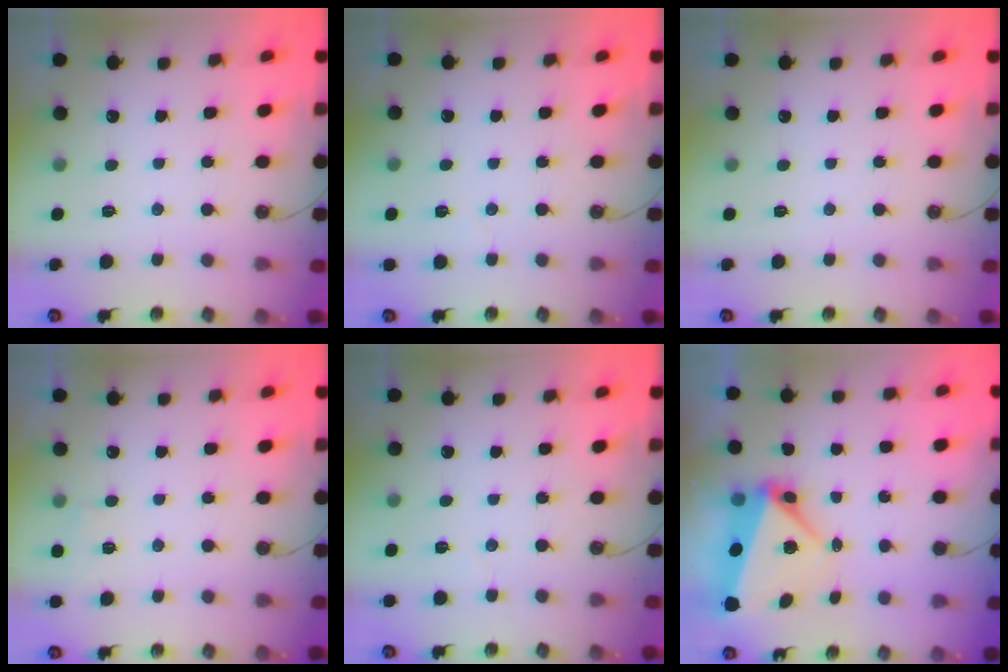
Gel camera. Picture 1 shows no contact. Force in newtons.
{"total": 9.9, "press": 1.4, "slide": 9.8}
{"total": 0.0}
{"total": 2.6, "press": 2.4, "slide": 0.9}
{"total": 9.9, "press": 1.4, "slide": 9.8}
{"total": 6.7, "press": 6.5, "slide": 1.6}